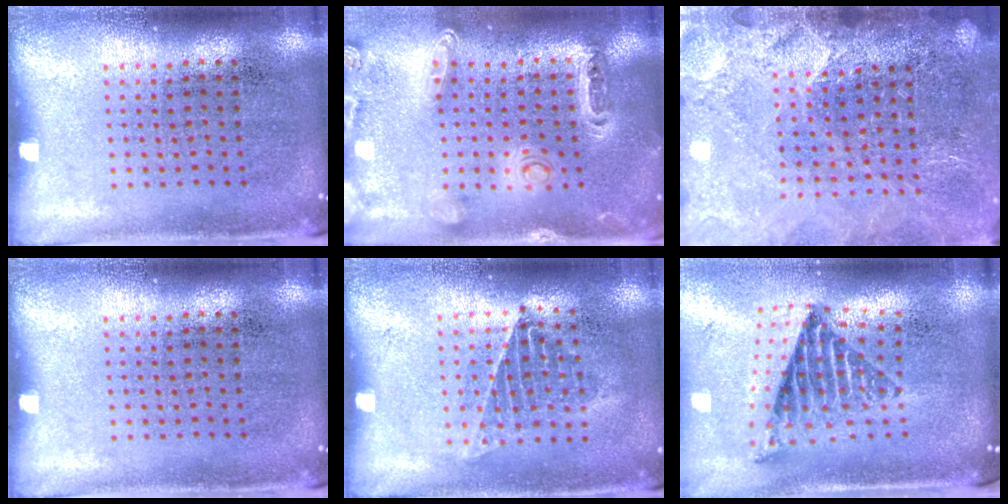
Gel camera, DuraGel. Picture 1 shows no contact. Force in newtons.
{"total": 1.4, "press": 1.3, "slide": 0.4}
{"total": 3.3, "press": 3.0, "slide": 1.4}
{"total": 0.0}
{"total": 1.1, "press": 1.0, "slide": 0.2}
{"total": 1.5, "press": 1.3, "slide": 0.9}